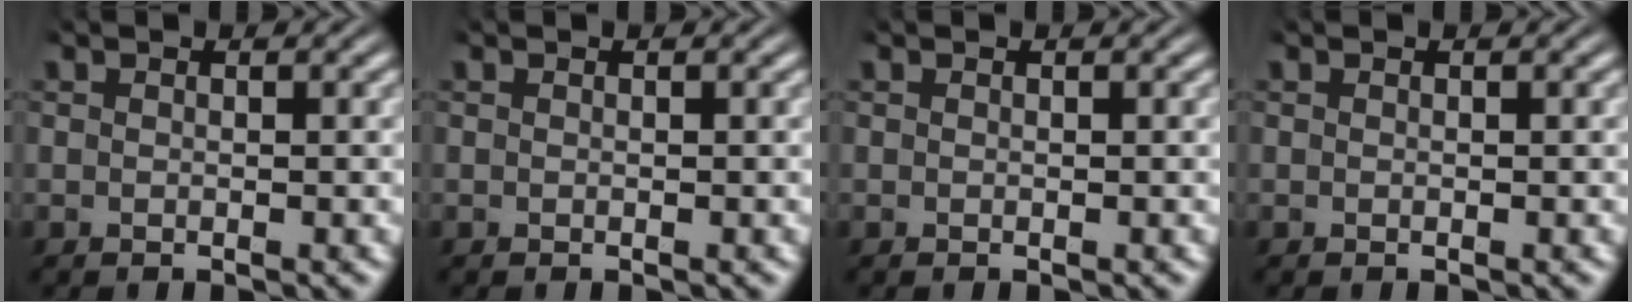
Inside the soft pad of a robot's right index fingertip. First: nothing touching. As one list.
[{"total": 0.0}, {"total": 0.0}, {"total": 0.0}]